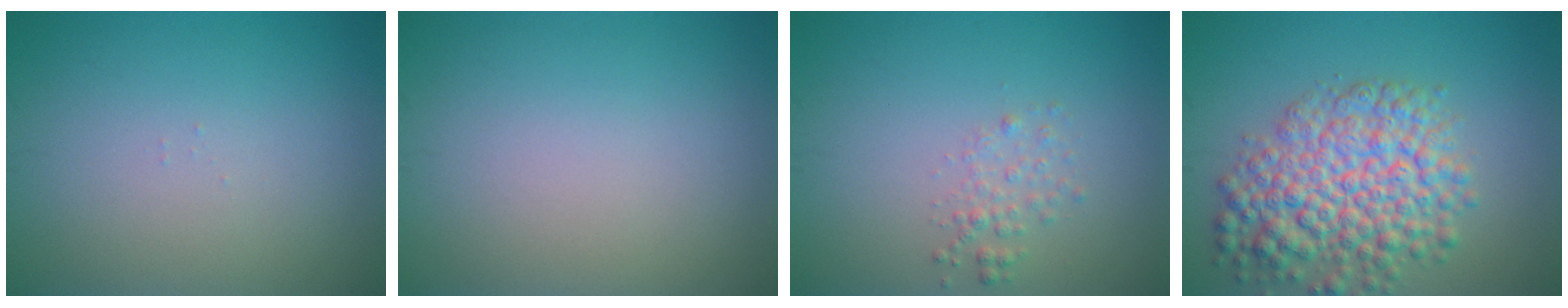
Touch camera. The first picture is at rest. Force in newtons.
{"total": 0.0}
{"total": 1.4, "press": 1.4, "slide": 0.1}
{"total": 7.9, "press": 7.9, "slide": 0.3}